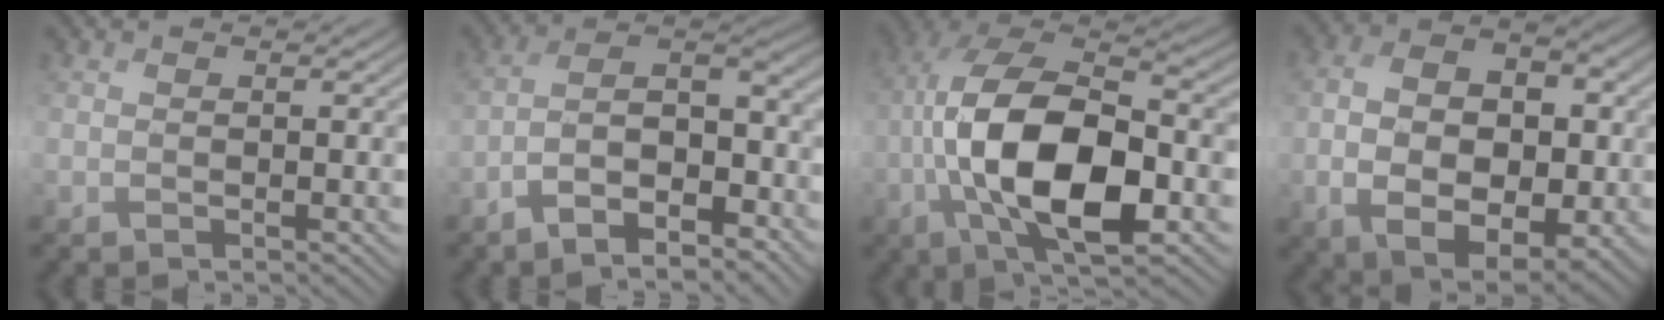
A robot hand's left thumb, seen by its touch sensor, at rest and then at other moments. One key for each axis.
{"total": 9.1, "fx": -5.8, "fy": 3.5, "fz": 6.1, "tx": -0.096, "ty": 0.000, "tz": -0.116}
{"total": 15.7, "fx": -3.6, "fy": 7.4, "fz": 13.3, "tx": -0.271, "ty": -0.006, "tz": -0.076}
{"total": 12.8, "fx": -1.6, "fy": 8.4, "fz": 9.6, "tx": -0.180, "ty": -0.014, "tz": -0.018}